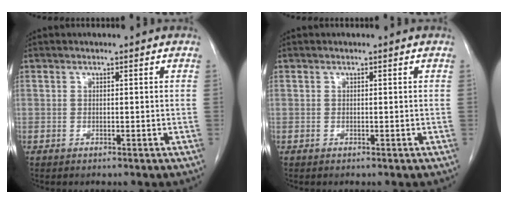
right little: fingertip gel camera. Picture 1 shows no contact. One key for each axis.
{"total": 0.0}